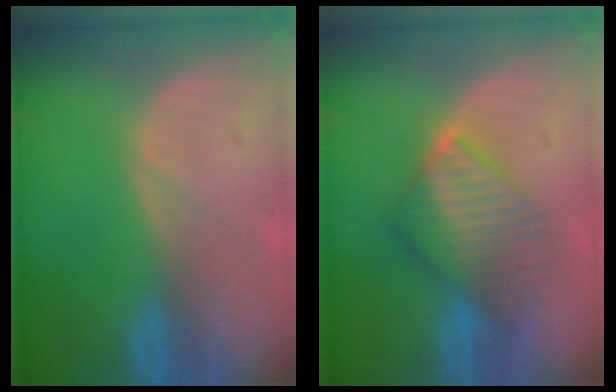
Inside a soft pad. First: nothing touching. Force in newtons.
{"total": 6.9, "press": 6.8, "slide": 1.2}